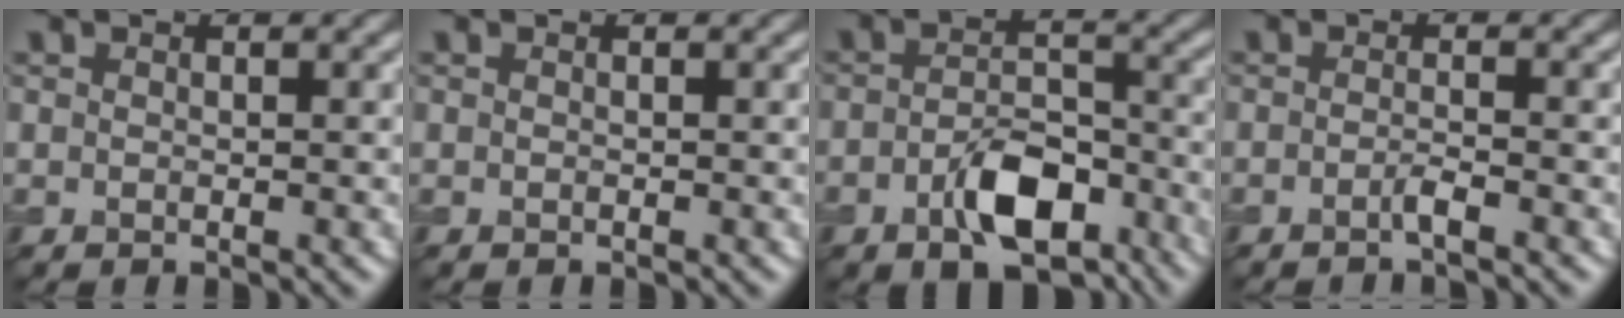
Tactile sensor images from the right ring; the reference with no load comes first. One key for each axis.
{"total": 0.0}
{"total": 6.4, "fx": -3.2, "fy": 3.4, "fz": 4.4, "tx": -0.072, "ty": -0.001, "tz": -0.054}
{"total": 1.4, "fx": -0.7, "fy": 0.2, "fz": 1.2, "tx": -0.018, "ty": 0.002, "tz": -0.018}